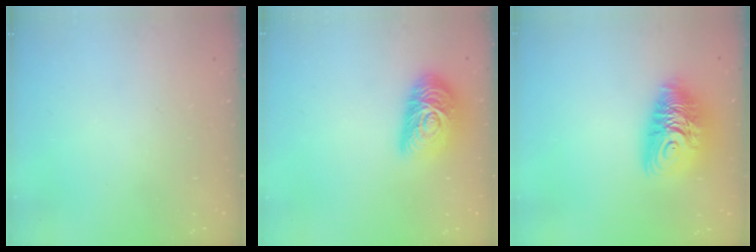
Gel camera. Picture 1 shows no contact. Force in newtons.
{"total": 15.9, "press": 15.9, "slide": 0.8}
{"total": 12.6, "press": 12.6, "slide": 1.2}